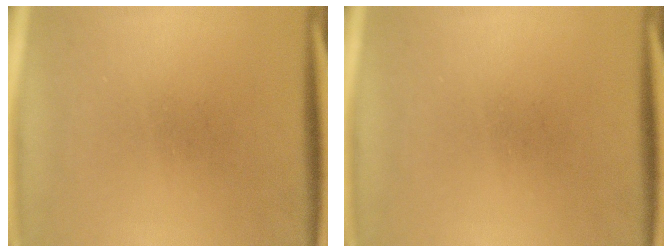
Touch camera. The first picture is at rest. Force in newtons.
{"total": 0.0}